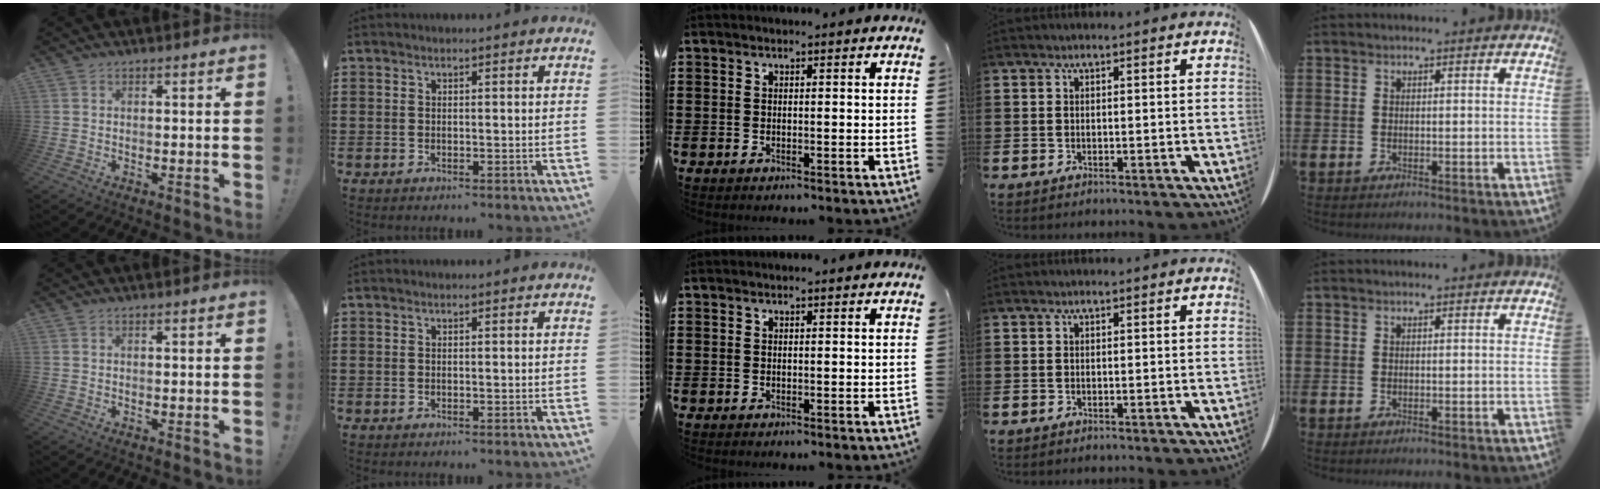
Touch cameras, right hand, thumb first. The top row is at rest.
{}